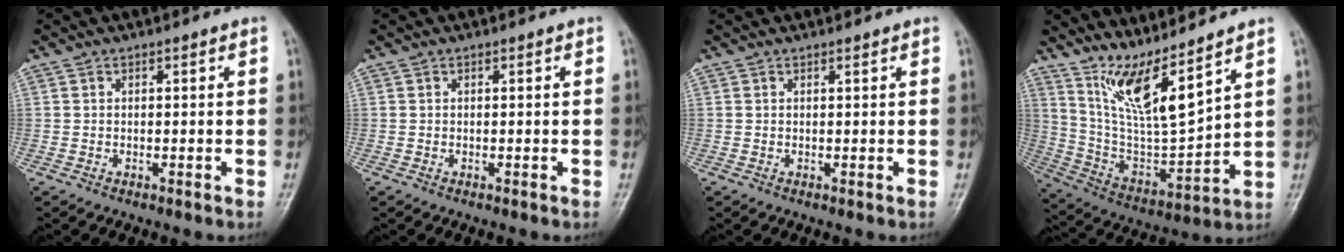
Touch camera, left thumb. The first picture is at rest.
{"total": 0.0}
{"total": 0.5, "force": [0.5, 0.0, 0.0], "torque": [-0.003, -0.003, 0.009]}
{"total": 12.8, "force": [9.8, 1.1, 8.2], "torque": [-0.142, -0.075, 0.203]}